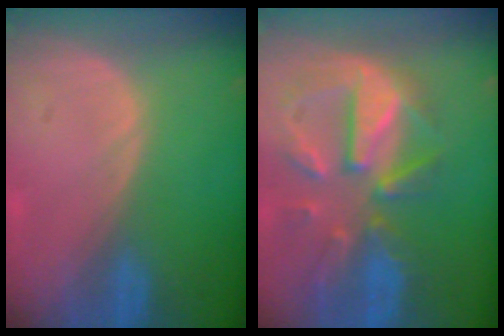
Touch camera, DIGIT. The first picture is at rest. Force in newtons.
{"total": 11.7, "press": 10.2, "slide": 5.7}